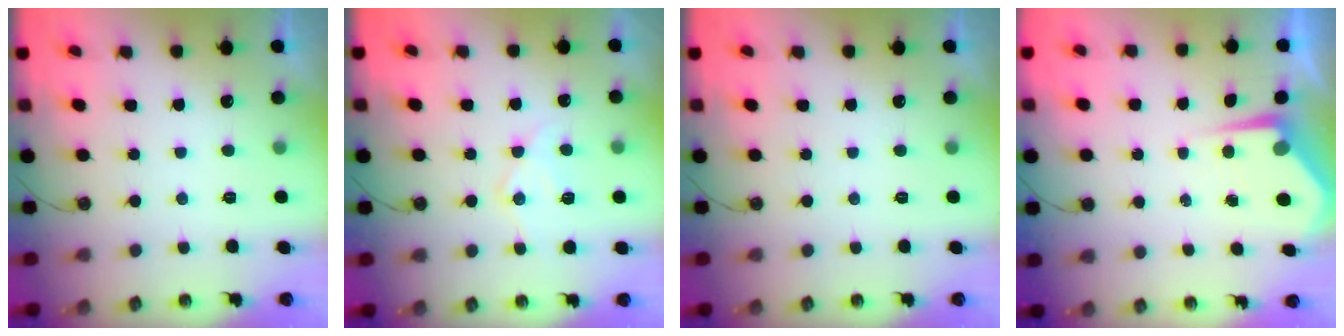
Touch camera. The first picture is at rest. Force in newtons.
{"total": 11.2, "press": 11.2, "slide": 0.8}
{"total": 0.0}
{"total": 5.0, "press": 5.0, "slide": 0.7}